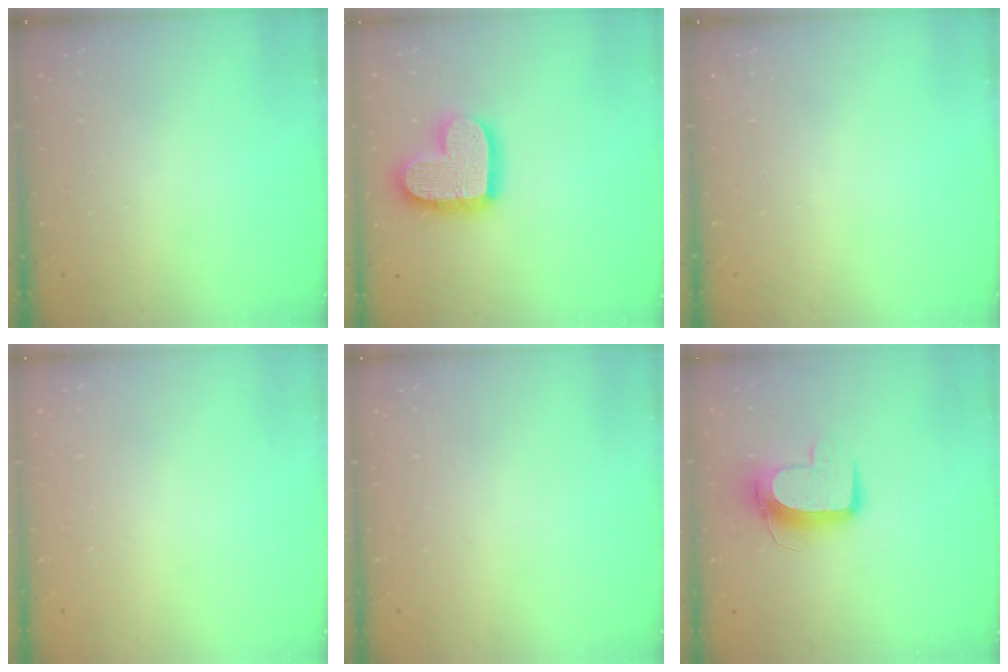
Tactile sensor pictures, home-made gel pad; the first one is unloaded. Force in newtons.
{"total": 16.7, "press": 16.6, "slide": 1.2}
{"total": 0.0}
{"total": 0.0}
{"total": 0.0}
{"total": 10.2, "press": 10.2, "slide": 0.2}